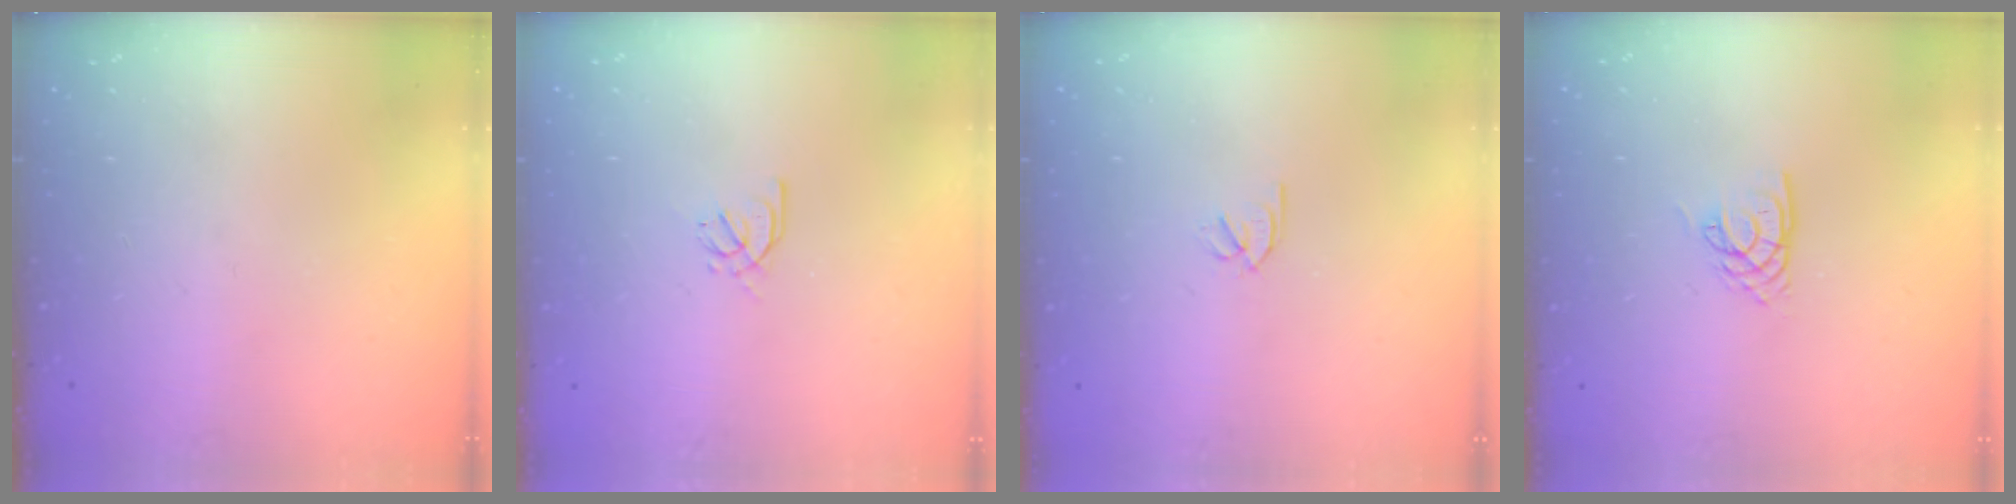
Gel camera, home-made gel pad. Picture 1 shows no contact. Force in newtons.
{"total": 2.4, "press": 2.3, "slide": 0.6}
{"total": 1.8, "press": 1.7, "slide": 0.5}
{"total": 3.2, "press": 3.2, "slide": 0.2}